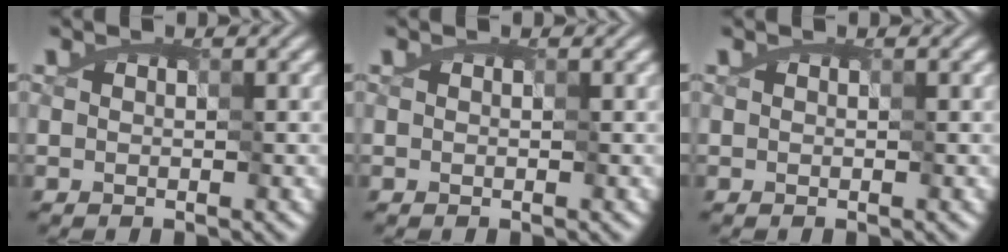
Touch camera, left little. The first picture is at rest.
{"total": 0.0}
{"total": 0.0}